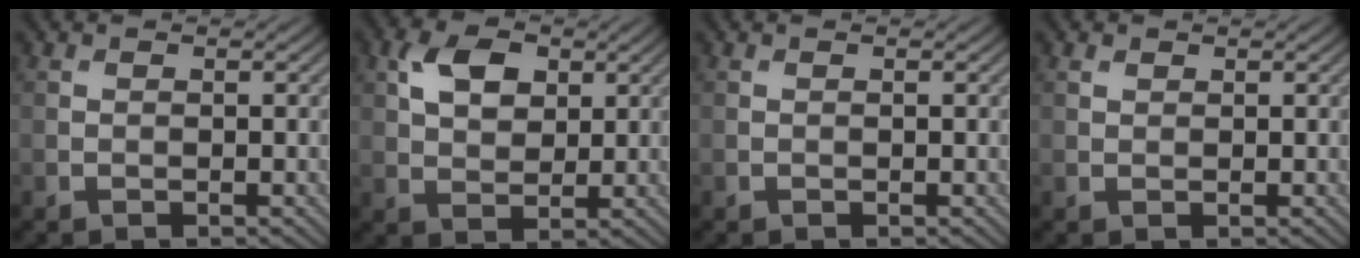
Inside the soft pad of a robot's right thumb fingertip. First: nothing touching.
{"total": 5.9, "force": [2.4, 3.8, 3.9], "torque": [-0.079, 0.006, 0.040]}
{"total": 0.0}
{"total": 0.8, "force": [0.7, 0.3, 0.3], "torque": [-0.008, 0.003, 0.014]}